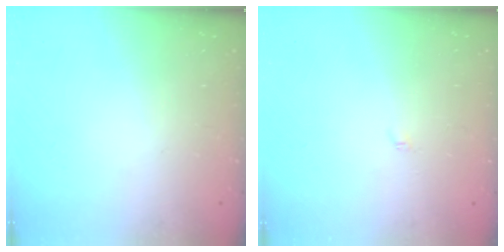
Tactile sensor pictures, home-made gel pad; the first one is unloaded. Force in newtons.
{"total": 1.9, "press": 1.9, "slide": 0.3}